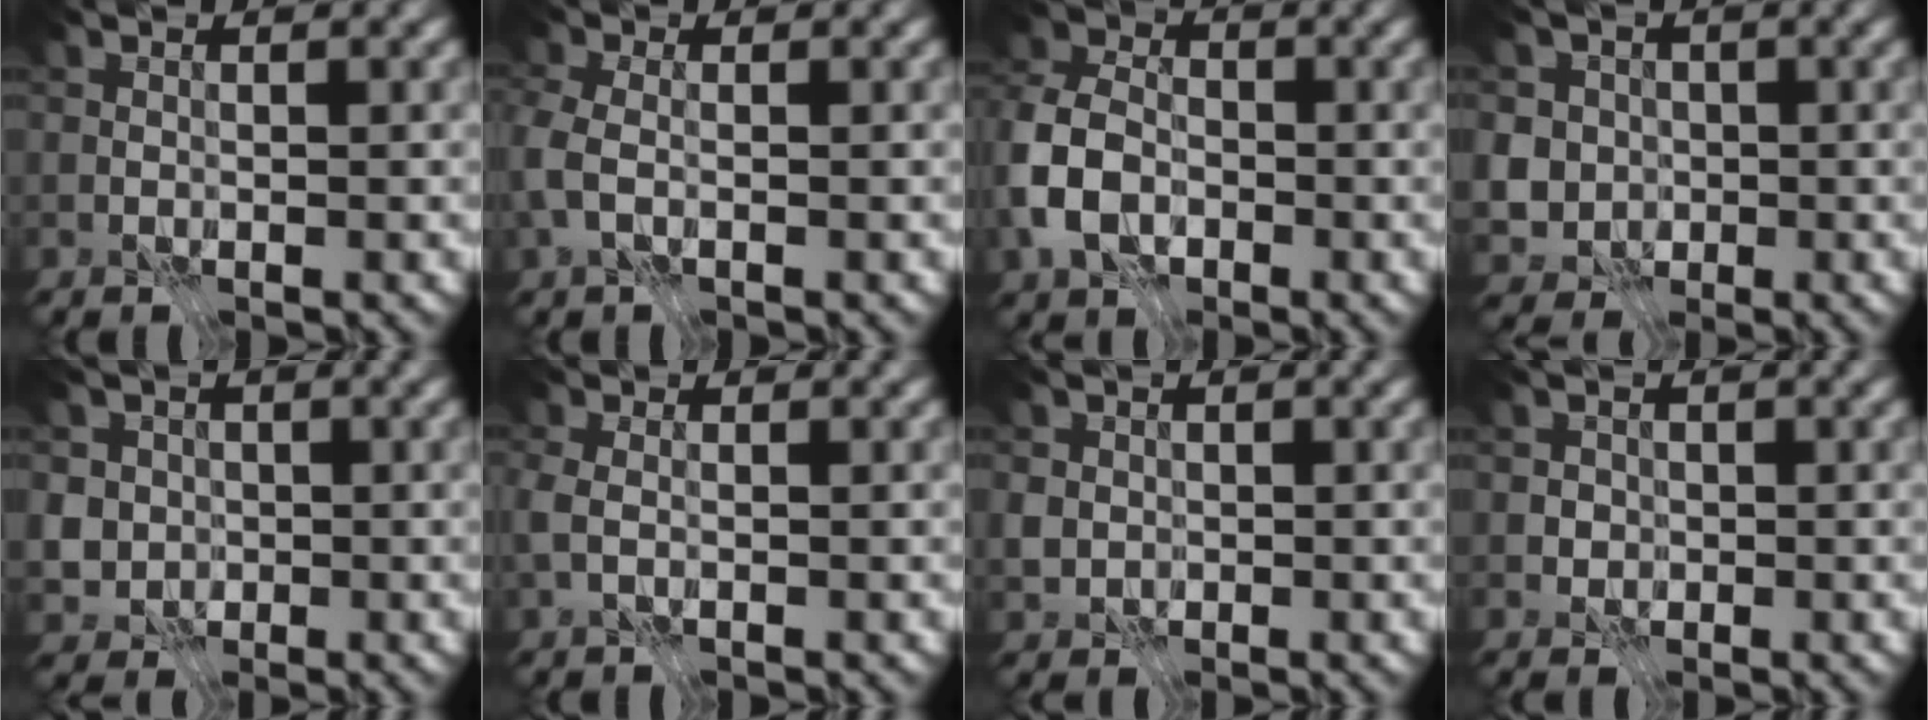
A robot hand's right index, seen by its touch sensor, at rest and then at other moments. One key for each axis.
{"total": 3.8, "fx": -1.1, "fy": 2.6, "fz": 2.5, "tx": -0.076, "ty": -0.006, "tz": -0.023}
{"total": 7.3, "fx": -2.7, "fy": 5.2, "fz": 4.4, "tx": -0.105, "ty": 0.001, "tz": -0.071}
{"total": 6.1, "fx": -0.2, "fy": 5.7, "fz": 2.1, "tx": -0.037, "ty": 0.022, "tz": -0.031}
{"total": 4.0, "fx": 0.1, "fy": 3.9, "fz": 1.1, "tx": -0.015, "ty": 0.011, "tz": -0.006}
{"total": 2.4, "fx": -0.6, "fy": 1.6, "fz": 1.7, "tx": -0.045, "ty": -0.002, "tz": -0.011}
{"total": 1.8, "fx": 0.0, "fy": 1.8, "fz": 0.4, "tx": -0.016, "ty": -0.003, "tz": -0.001}
{"total": 1.2, "fx": -0.2, "fy": 1.2, "fz": 0.1, "tx": 0.002, "ty": -0.003, "tz": 0.005}